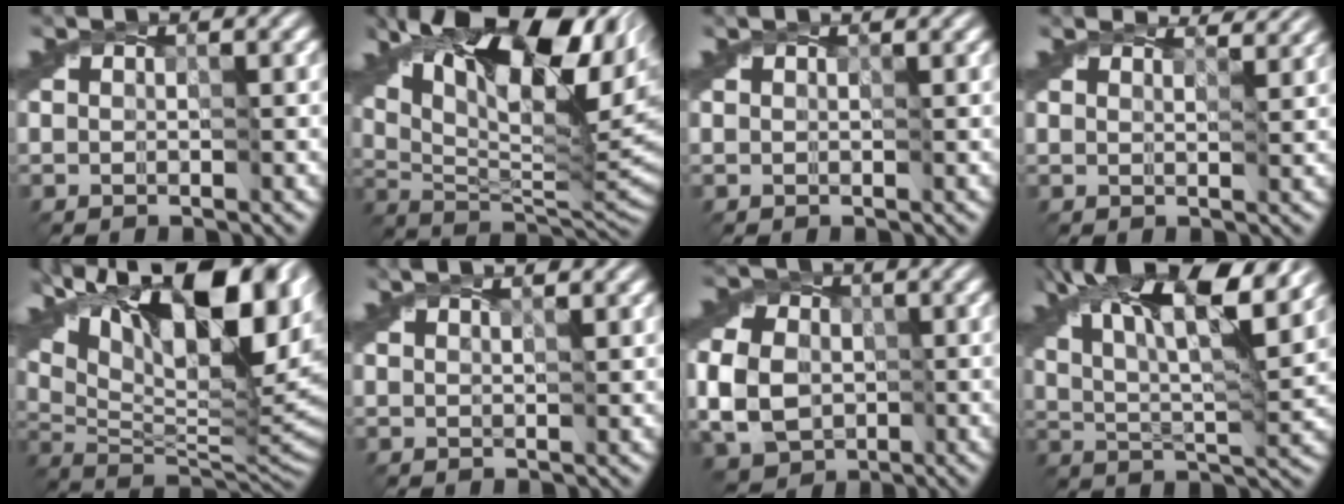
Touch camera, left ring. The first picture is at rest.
{"total": 15.6, "force": [7.6, 5.6, 12.5], "torque": [-0.201, 0.024, 0.127]}
{"total": 0.0}
{"total": 3.0, "force": [2.6, 0.7, 1.3], "torque": [-0.028, 0.002, 0.025]}
{"total": 17.7, "force": [8.4, 7.5, 13.7], "torque": [-0.226, 0.051, 0.143]}
{"total": 1.3, "force": [1.2, -0.1, 0.6], "torque": [-0.009, -0.002, 0.012]}
{"total": 6.5, "force": [-0.9, 5.3, 3.6], "torque": [-0.093, -0.001, -0.032]}
{"total": 13.3, "force": [7.9, 4.2, 9.9], "torque": [-0.164, 0.024, 0.105]}